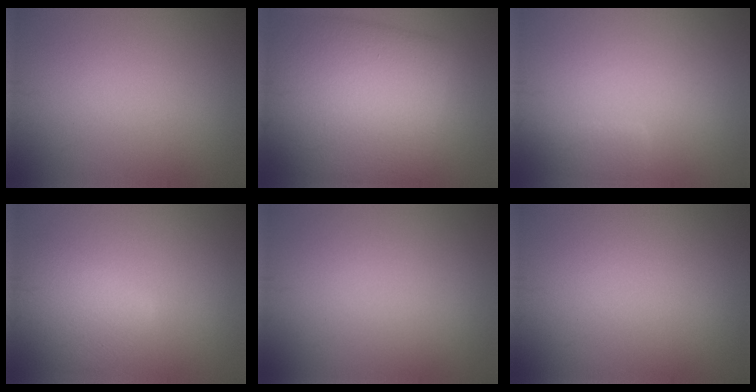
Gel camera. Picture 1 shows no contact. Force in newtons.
{"total": 13.0, "press": 13.0, "slide": 0.4}
{"total": 1.6, "press": 1.5, "slide": 0.2}
{"total": 4.3, "press": 4.3, "slide": 0.2}
{"total": 0.0}
{"total": 0.0}